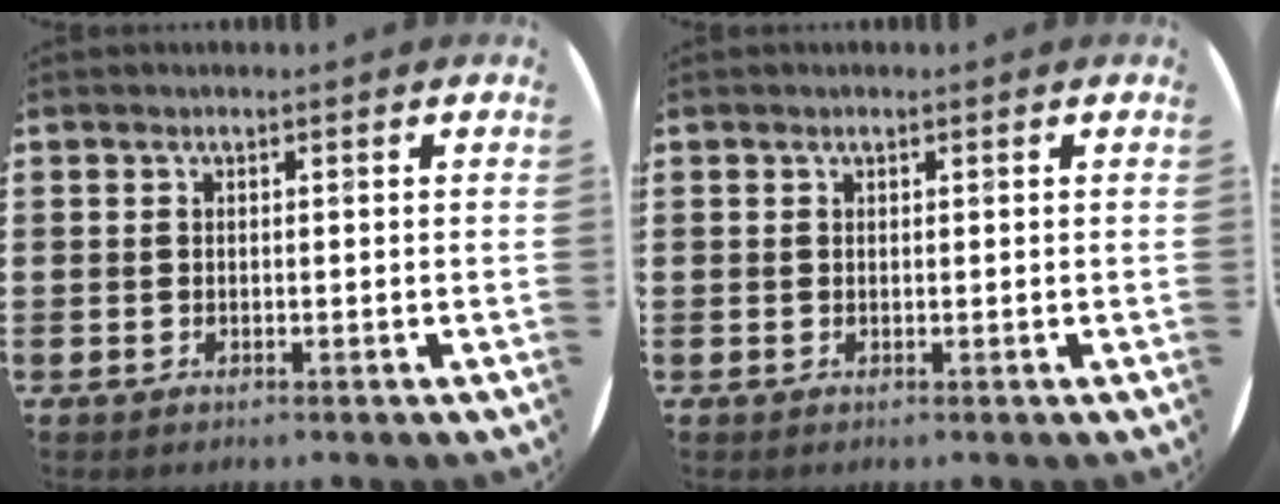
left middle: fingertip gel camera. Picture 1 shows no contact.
{"total": 0.0}